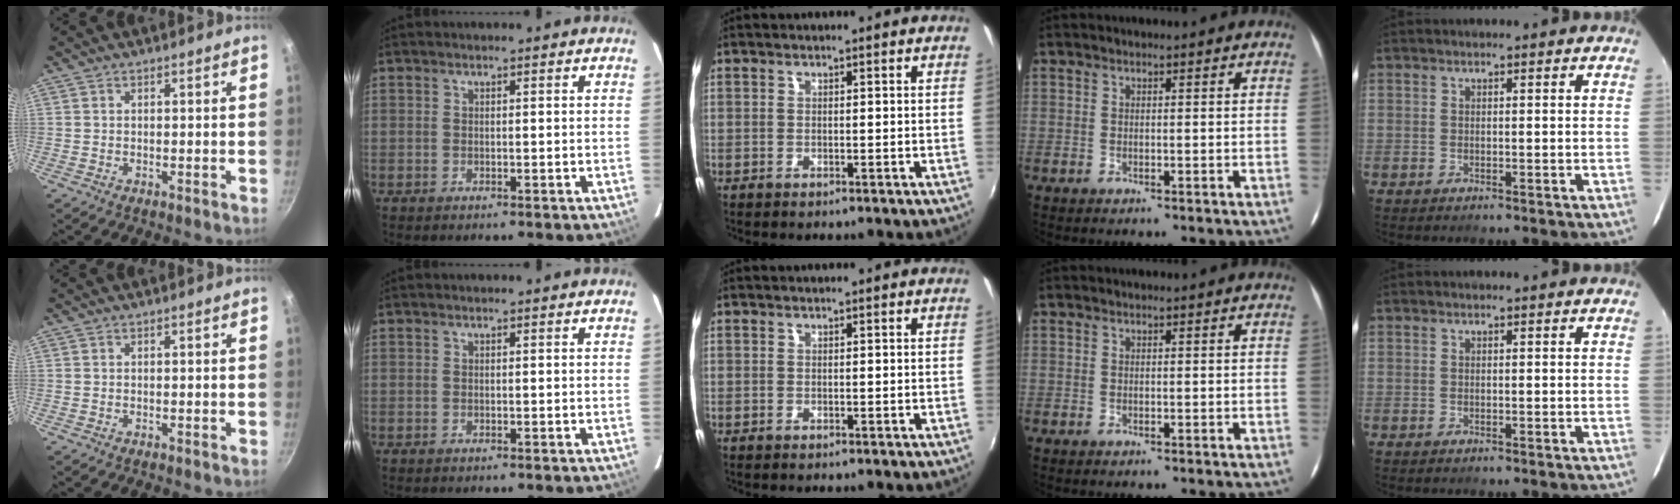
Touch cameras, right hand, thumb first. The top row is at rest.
{}